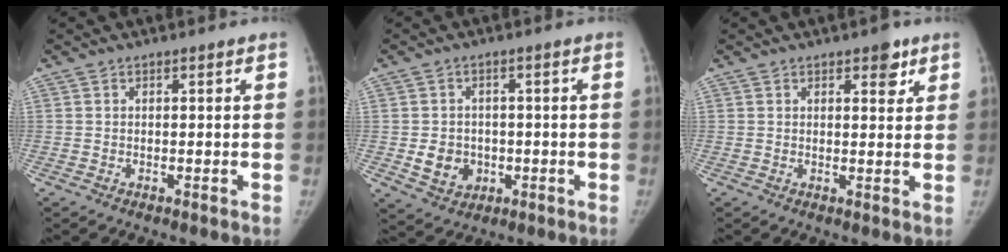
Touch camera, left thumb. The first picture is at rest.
{"total": 6.1, "force": [-1.1, 5.3, 2.8], "torque": [-0.023, 0.006, -0.009]}
{"total": 3.6, "force": [2.2, 1.8, 2.3], "torque": [-0.010, -0.010, 0.026]}